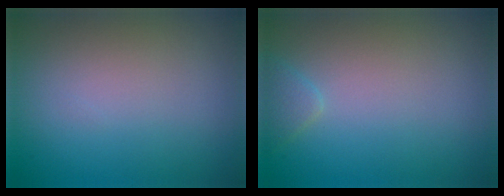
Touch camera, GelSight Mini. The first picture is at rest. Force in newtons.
{"total": 1.1, "press": 1.1, "slide": 0.1}